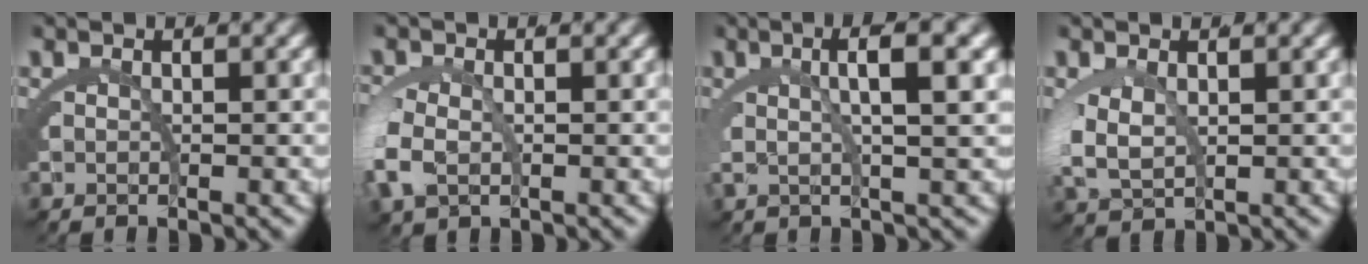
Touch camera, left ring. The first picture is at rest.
{"total": 2.7, "force": [-0.2, 2.0, 1.9], "torque": [-0.063, -0.005, 0.003]}
{"total": 4.2, "force": [1.7, 0.5, 3.8], "torque": [-0.067, 0.016, 0.028]}
{"total": 3.3, "force": [0.8, 2.2, 2.3], "torque": [-0.073, -0.003, 0.027]}